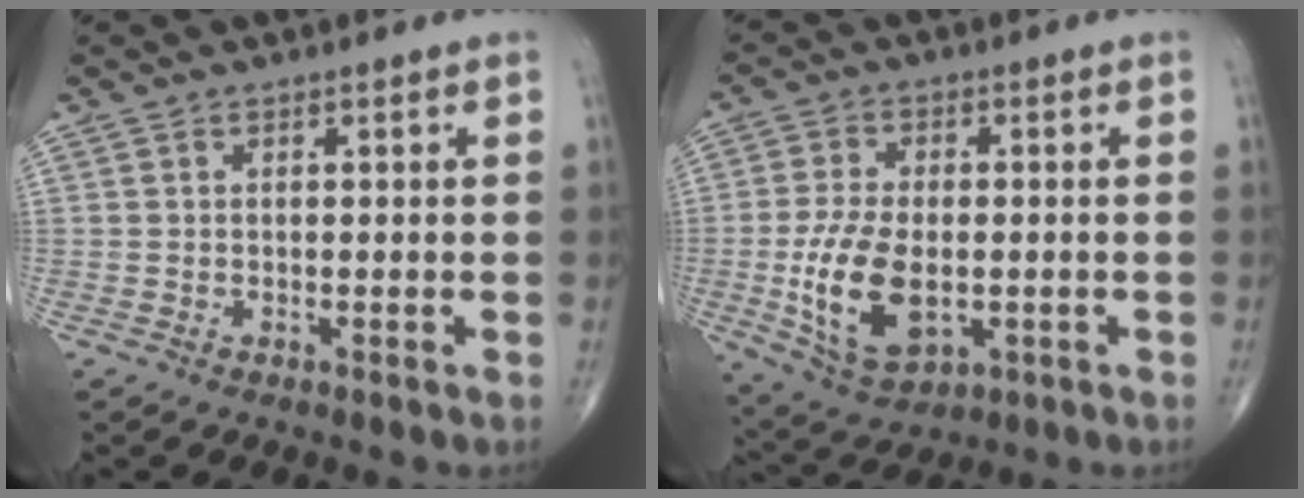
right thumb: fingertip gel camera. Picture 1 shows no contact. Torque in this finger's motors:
{"motor_torque": [0.40, 0.95, 1.40, -0.16, 0.50]}